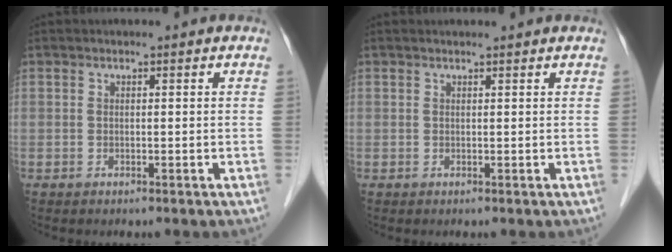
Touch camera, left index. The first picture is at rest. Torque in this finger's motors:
{"motor_torque": [0.07, -0.14, 0.02, 0.01]}